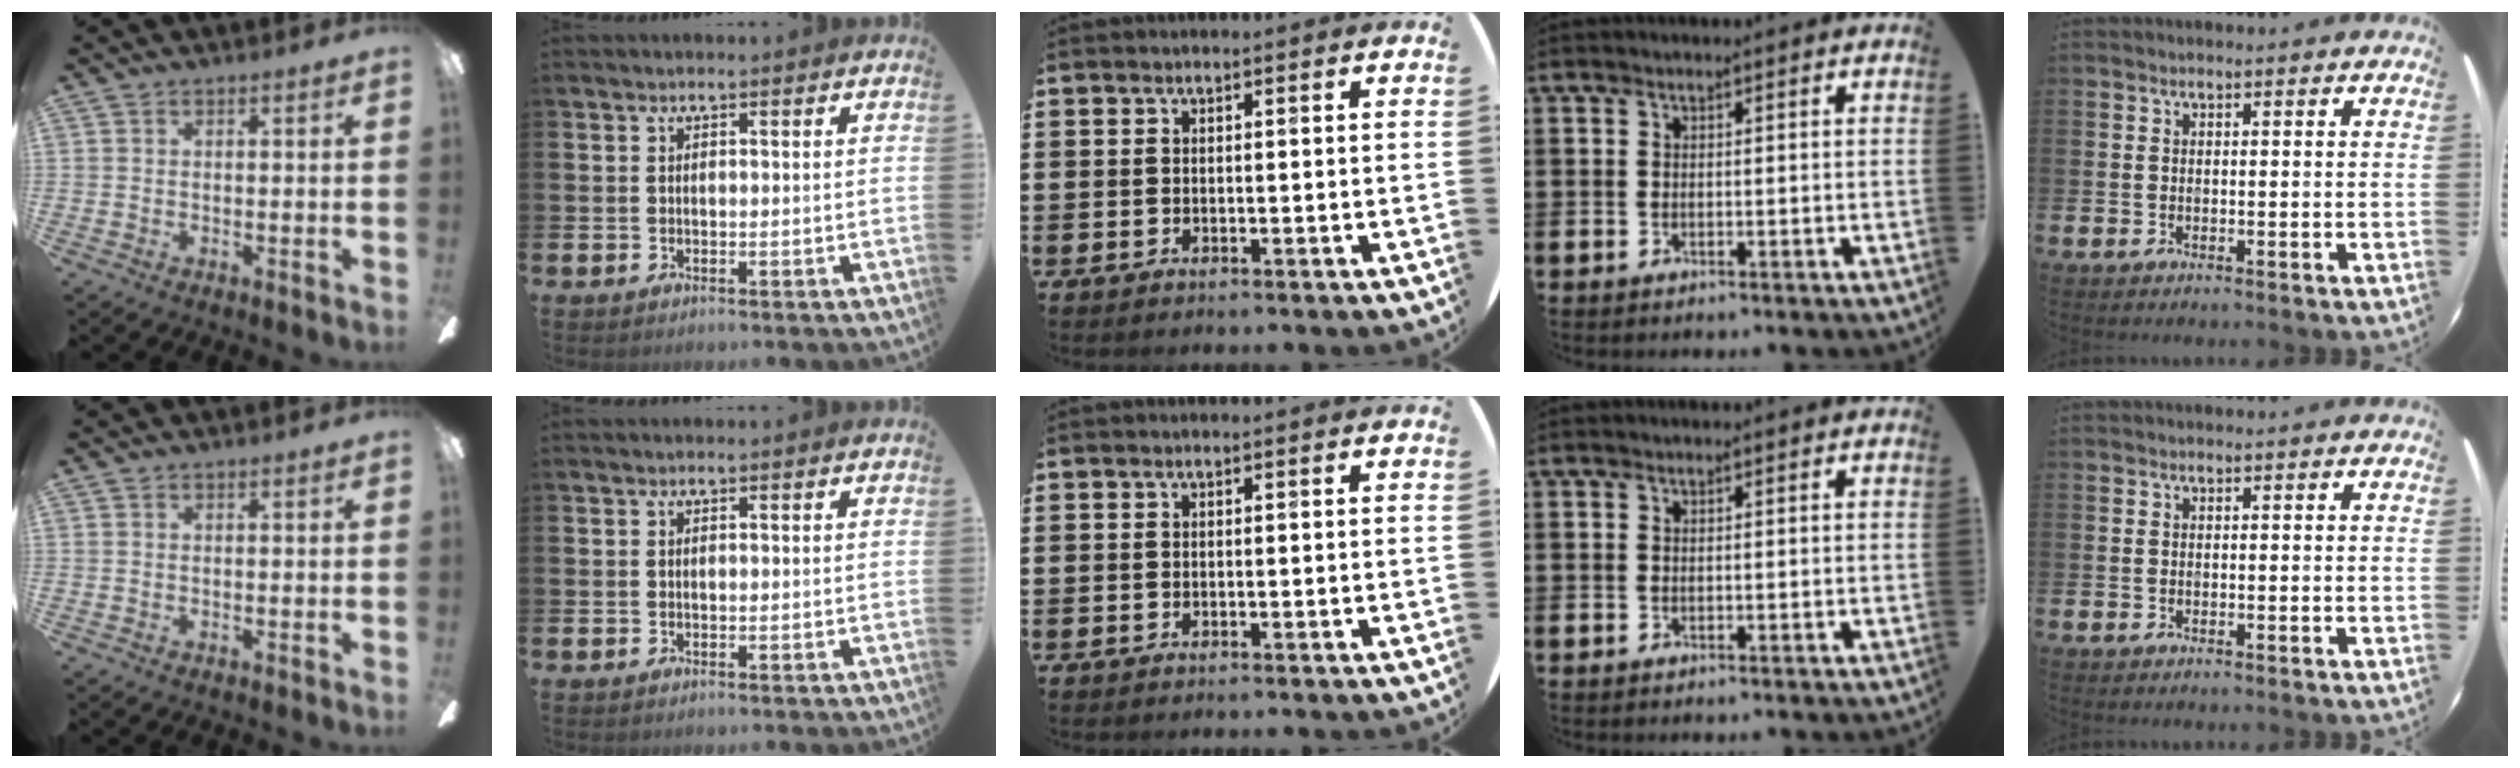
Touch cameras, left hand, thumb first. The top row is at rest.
{}